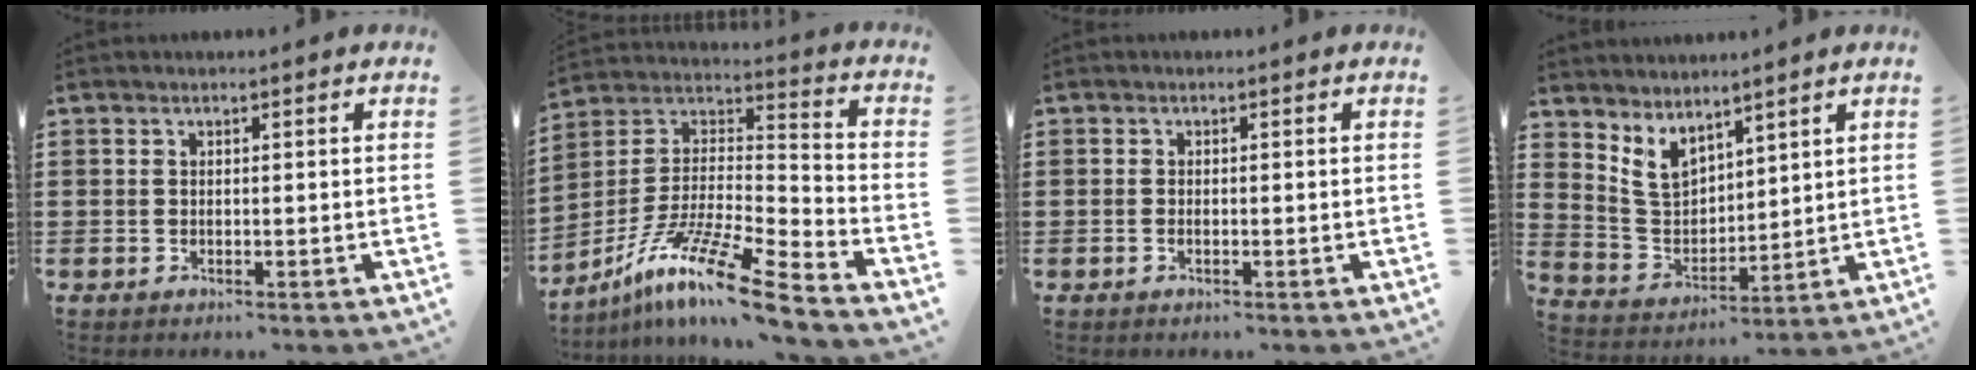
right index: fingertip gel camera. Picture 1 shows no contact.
{"total": 13.1, "force": [-9.9, 0.6, 8.5], "torque": [-0.163, 0.009, -0.193]}
{"total": 0.5, "force": [-0.2, 0.1, 0.5], "torque": [-0.010, -0.005, -0.003]}
{"total": 5.6, "force": [4.0, 3.4, 2.0], "torque": [-0.061, -0.010, 0.076]}